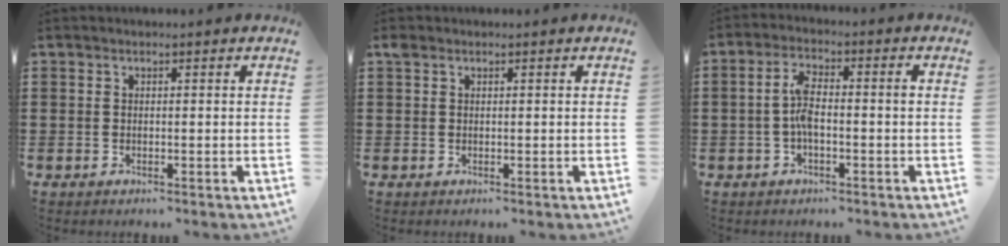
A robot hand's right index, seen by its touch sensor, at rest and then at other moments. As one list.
[{"total": 0.8, "force": [0.3, 0.7, 0.4], "torque": [-0.011, 0.005, 0.006]}, {"total": 5.4, "force": [-0.7, 1.7, 5.1], "torque": [-0.105, 0.004, -0.018]}]